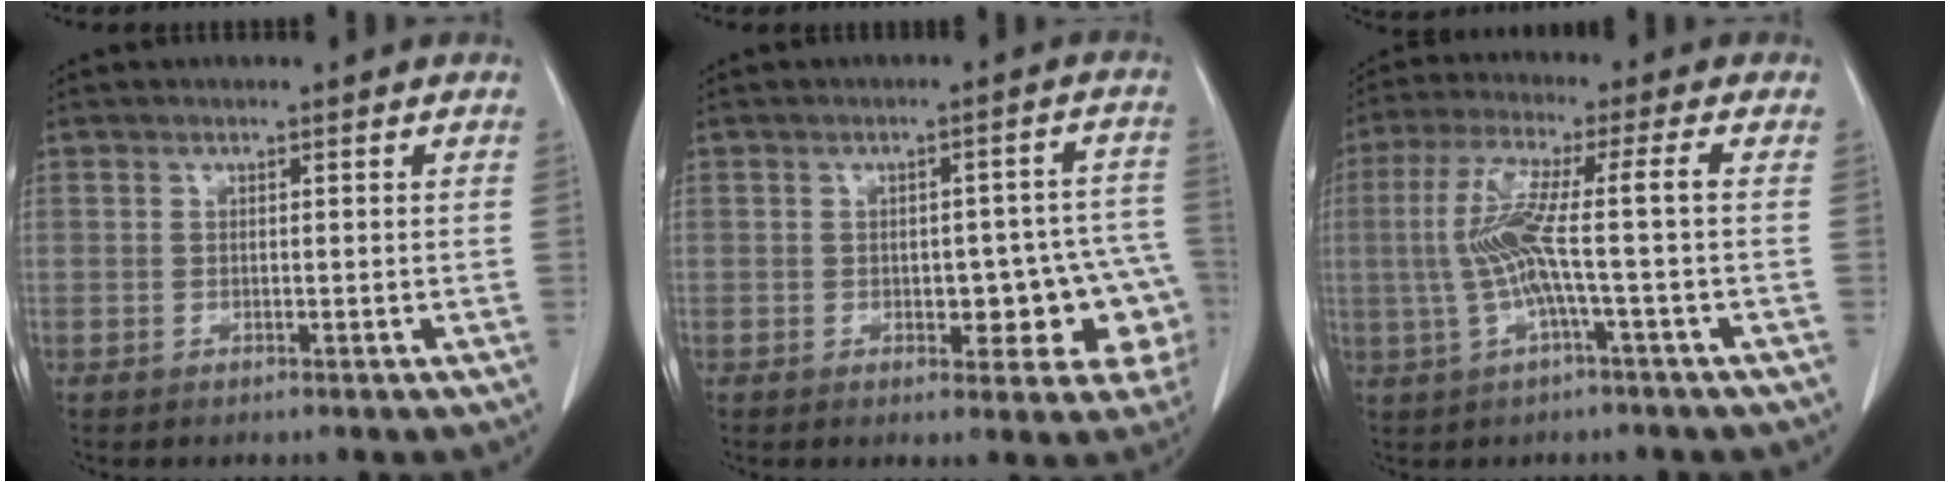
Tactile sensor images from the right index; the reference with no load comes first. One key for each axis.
{"total": 10.4, "fx": -2.5, "fy": 5.2, "fz": 8.6, "tx": -0.075, "ty": 0.032, "tz": -0.022}
{"total": 8.9, "fx": -0.8, "fy": -0.5, "fz": 8.9, "tx": -0.188, "ty": 0.019, "tz": -0.018}